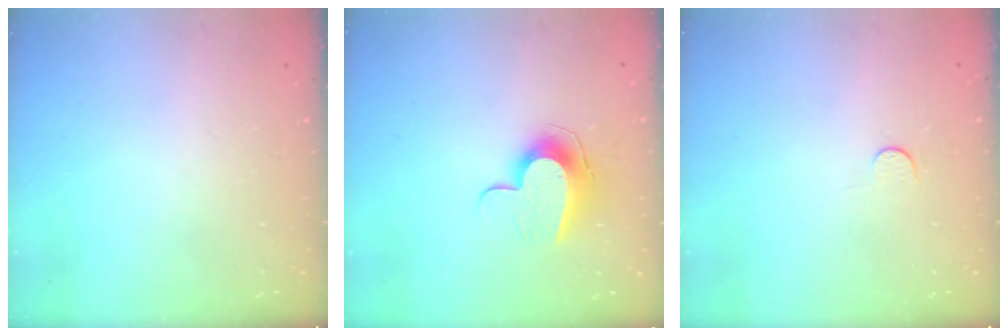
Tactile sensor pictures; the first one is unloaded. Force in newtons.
{"total": 9.6, "press": 9.6, "slide": 0.1}
{"total": 2.8, "press": 2.8, "slide": 0.4}